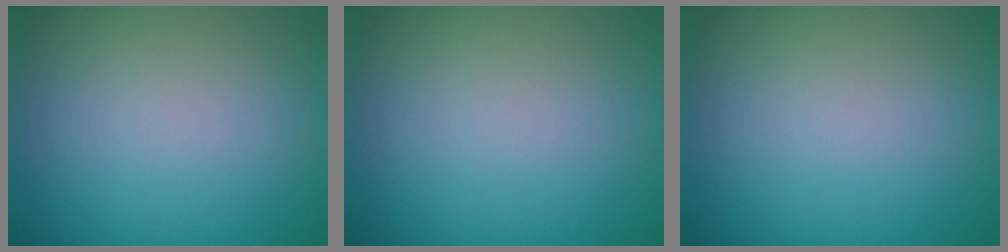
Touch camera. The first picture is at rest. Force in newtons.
{"total": 0.0}
{"total": 0.0}